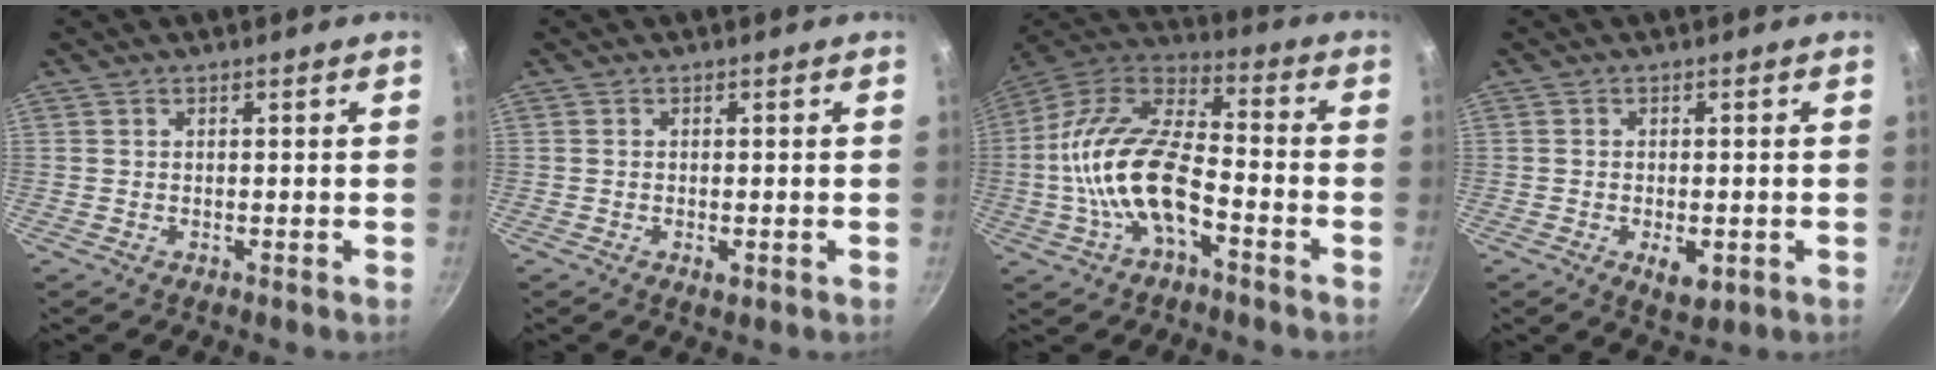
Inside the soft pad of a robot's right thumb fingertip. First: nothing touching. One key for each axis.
{"total": 1.5, "fx": -0.5, "fy": 0.7, "fz": 1.2, "tx": -0.021, "ty": -0.002, "tz": -0.008}
{"total": 18.8, "fx": -5.1, "fy": 9.2, "fz": 15.6, "tx": -0.281, "ty": 0.048, "tz": -0.111}
{"total": 4.9, "fx": -1.5, "fy": 2.5, "fz": 3.9, "tx": -0.051, "ty": -0.001, "tz": -0.016}